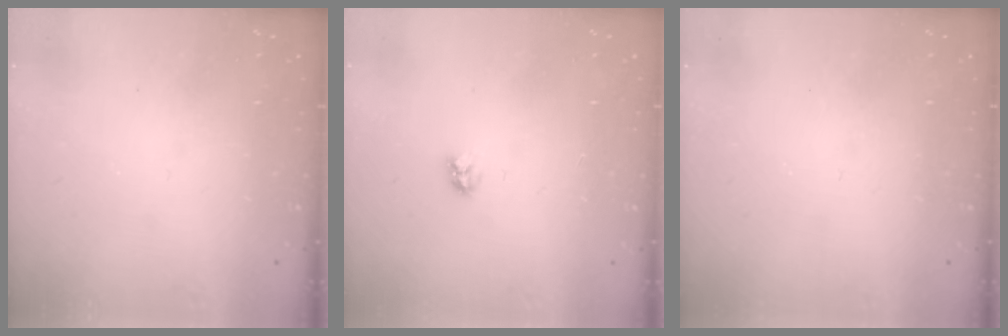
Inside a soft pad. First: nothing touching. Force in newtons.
{"total": 3.0, "press": 3.0, "slide": 0.3}
{"total": 0.0}